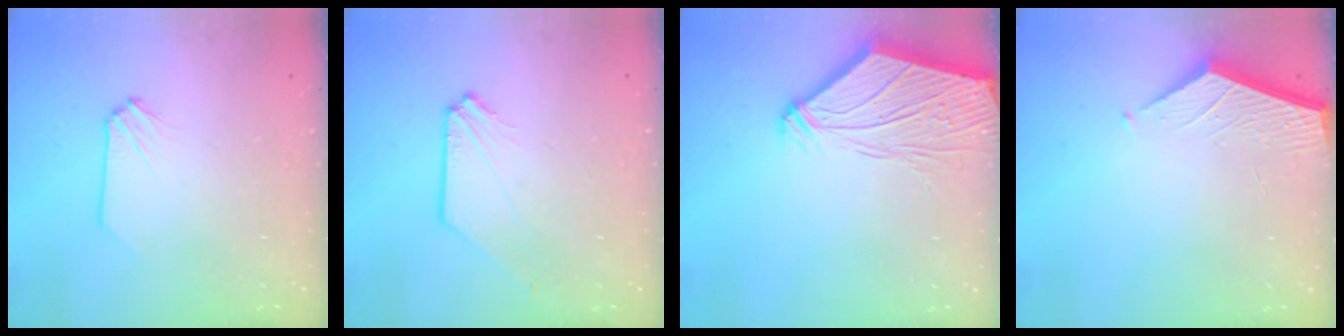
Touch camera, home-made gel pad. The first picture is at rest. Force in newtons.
{"total": 1.0, "press": 1.0, "slide": 0.1}
{"total": 10.1, "press": 10.0, "slide": 1.8}
{"total": 1.9, "press": 1.9, "slide": 0.2}